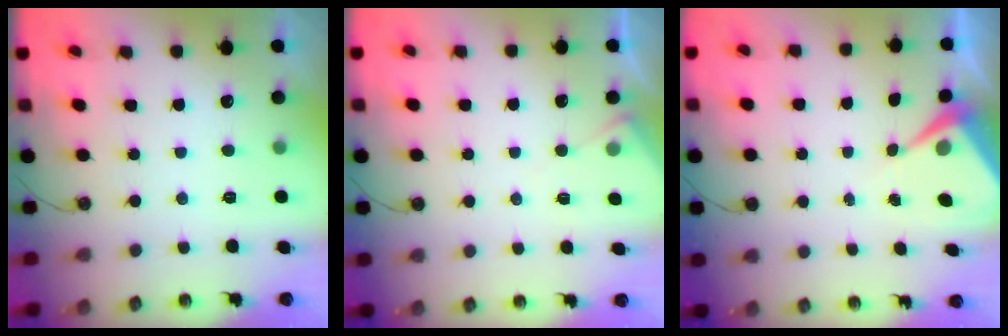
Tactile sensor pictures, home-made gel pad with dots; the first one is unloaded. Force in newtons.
{"total": 5.0, "press": 4.9, "slide": 0.7}
{"total": 5.4, "press": 5.4, "slide": 0.6}